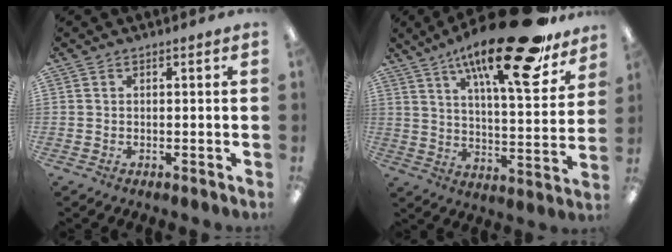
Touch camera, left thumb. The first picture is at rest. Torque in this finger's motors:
{"motor_torque": [0.48, 0.60, 1.60, -1.17, 0.35]}